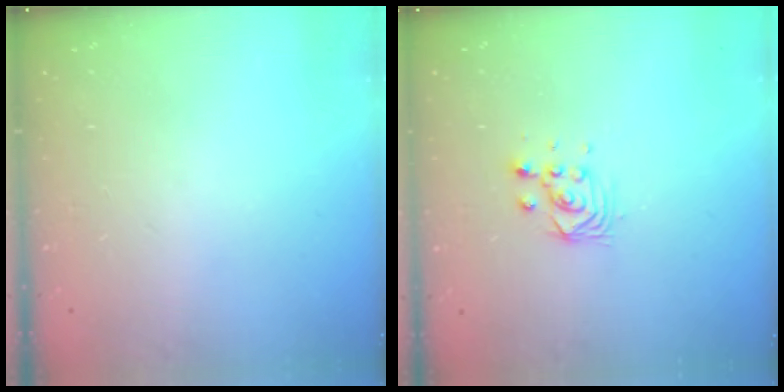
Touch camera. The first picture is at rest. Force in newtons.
{"total": 2.8, "press": 2.8, "slide": 0.2}